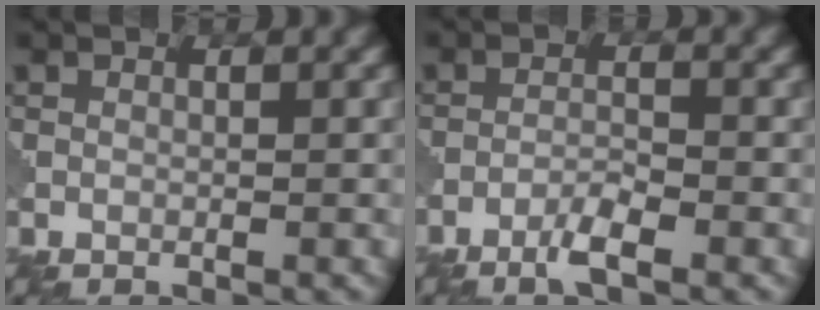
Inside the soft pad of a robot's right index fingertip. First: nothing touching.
{"total": 2.3, "force": [-1.7, 0.2, 1.6], "torque": [-0.033, 0.003, -0.037]}